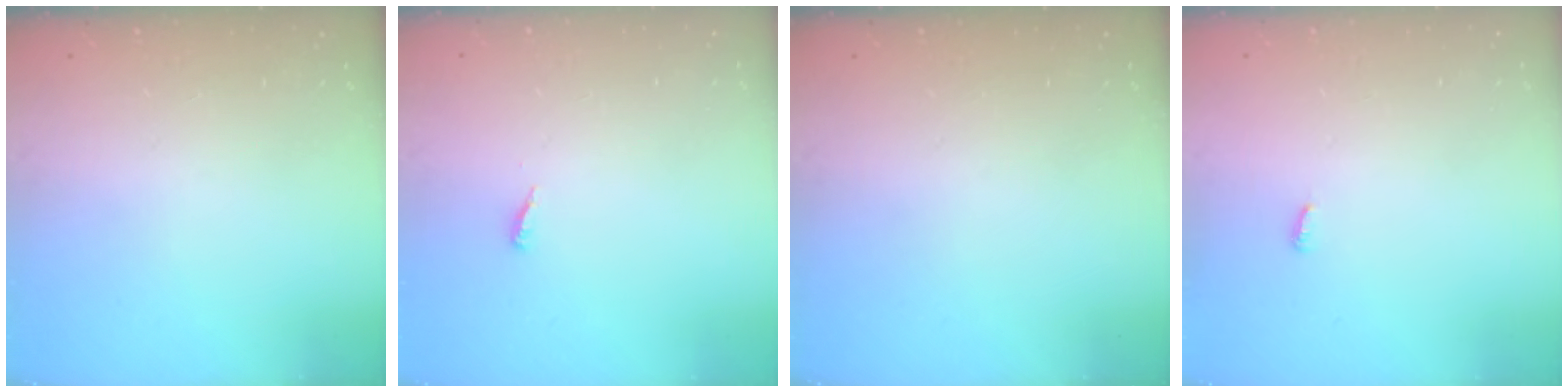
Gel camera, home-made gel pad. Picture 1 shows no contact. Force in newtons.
{"total": 3.2, "press": 3.2, "slide": 0.2}
{"total": 0.0}
{"total": 2.6, "press": 2.6, "slide": 0.2}